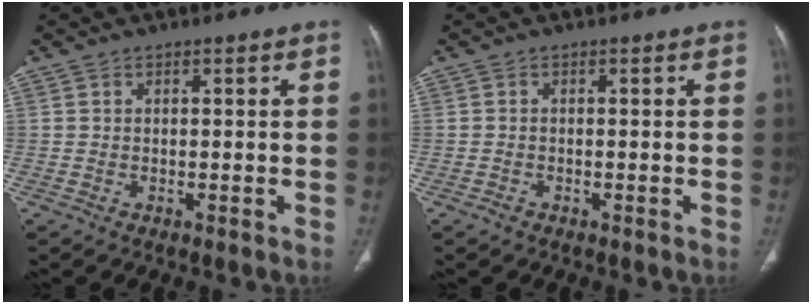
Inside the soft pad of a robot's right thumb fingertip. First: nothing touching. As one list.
[{"total": 0.8, "force": [-0.5, 0.5, 0.2], "torque": [-0.007, 0.001, -0.013]}]